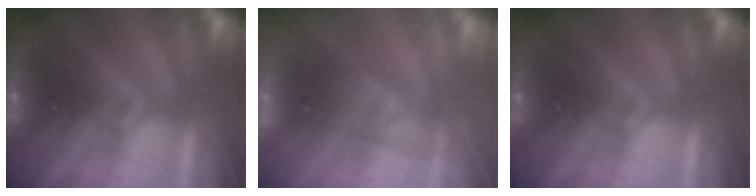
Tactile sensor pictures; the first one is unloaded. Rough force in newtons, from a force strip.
{"total": 2.7}
{"total": 0.0}